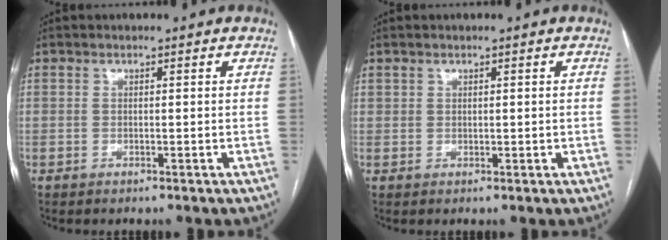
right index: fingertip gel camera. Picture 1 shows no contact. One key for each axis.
{"total": 0.9, "fx": 0.5, "fy": 0.7, "fz": 0.1, "tx": 0.006, "ty": 0.000, "tz": 0.008}